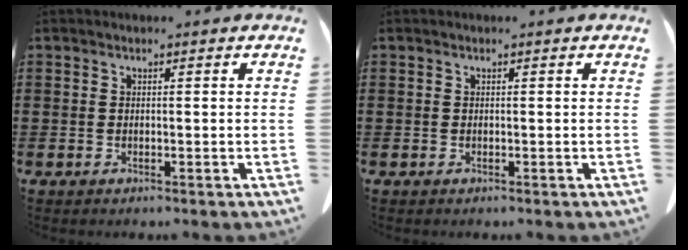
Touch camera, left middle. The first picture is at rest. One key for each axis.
{"total": 0.0}